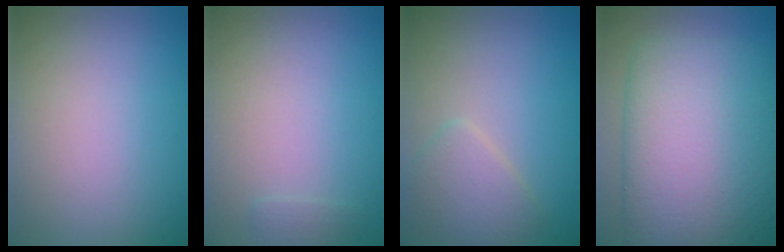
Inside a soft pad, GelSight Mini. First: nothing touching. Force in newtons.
{"total": 0.7, "press": 0.7, "slide": 0.1}
{"total": 2.4, "press": 2.4, "slide": 0.1}
{"total": 11.3, "press": 11.3, "slide": 0.3}